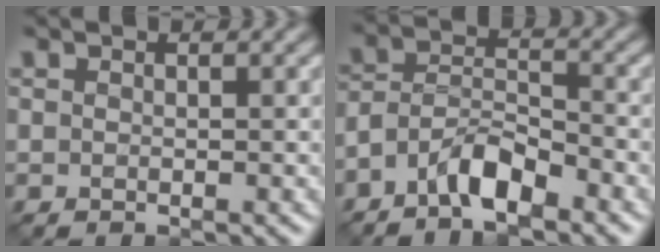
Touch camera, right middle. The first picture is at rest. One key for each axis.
{"total": 4.6, "fx": -3.4, "fy": 1.5, "fz": 2.7, "tx": -0.046, "ty": 0.006, "tz": -0.069}